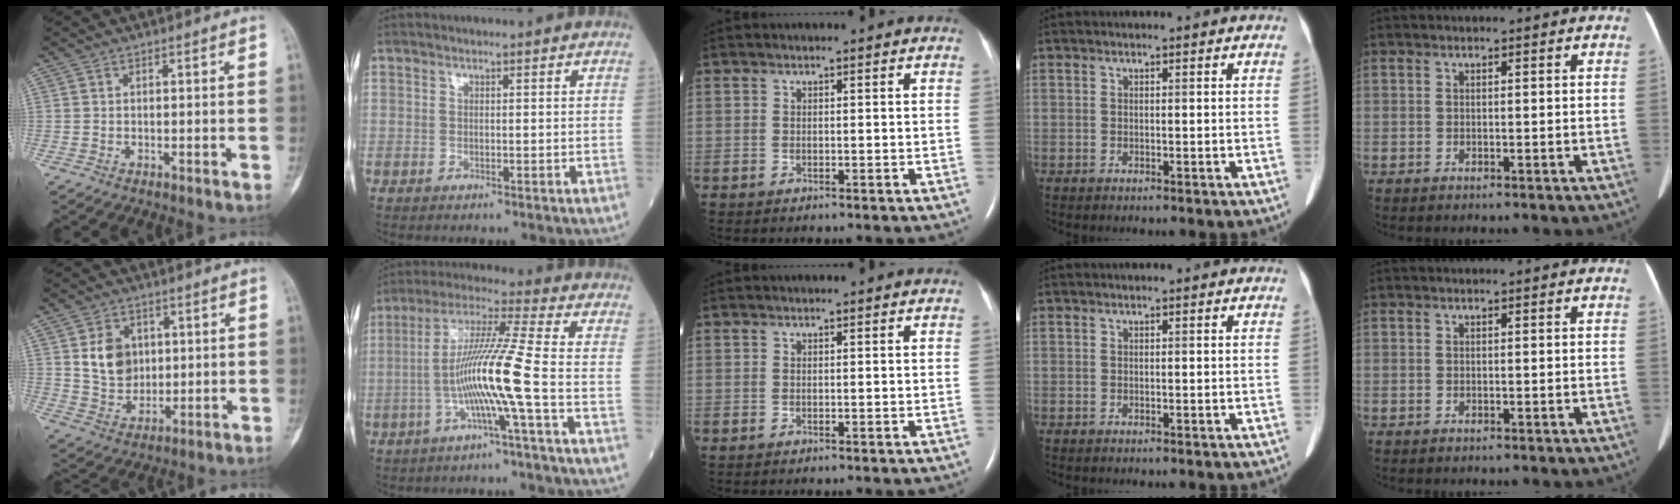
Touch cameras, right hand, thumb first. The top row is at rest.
{"thumb": {"total": 8.8, "force": [2.1, 7.0, 4.9], "torque": [-0.052, -0.013, 0.044]}, "index": {"total": 11.1, "force": [-2.9, -1.9, 10.5], "torque": [-0.205, 0.010, -0.059]}}